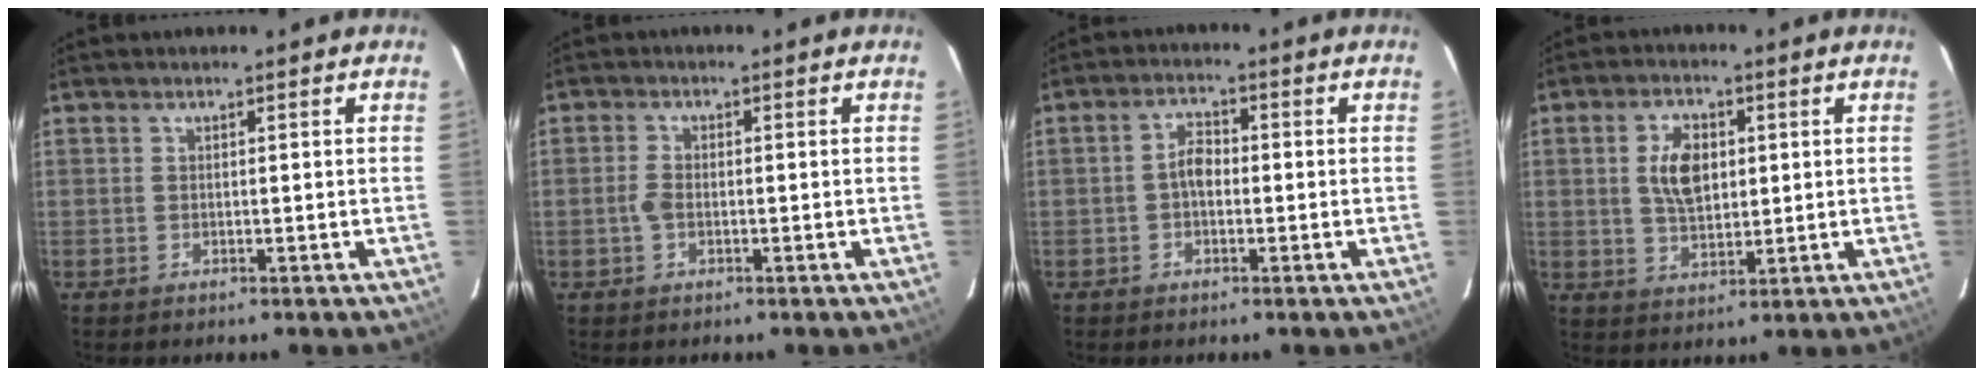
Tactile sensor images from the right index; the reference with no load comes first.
{"total": 2.3, "force": [-0.6, 1.3, 1.8], "torque": [-0.041, 0.003, -0.012]}
{"total": 3.1, "force": [-0.6, 1.9, 2.4], "torque": [-0.045, 0.012, -0.011]}
{"total": 7.4, "force": [1.4, 4.3, 5.9], "torque": [-0.112, 0.008, 0.031]}